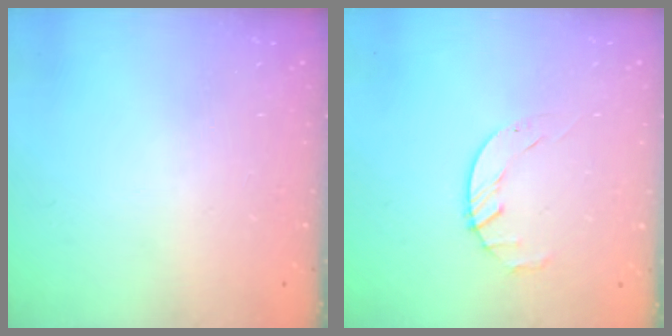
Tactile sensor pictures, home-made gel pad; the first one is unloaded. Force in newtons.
{"total": 1.8, "press": 1.7, "slide": 0.3}